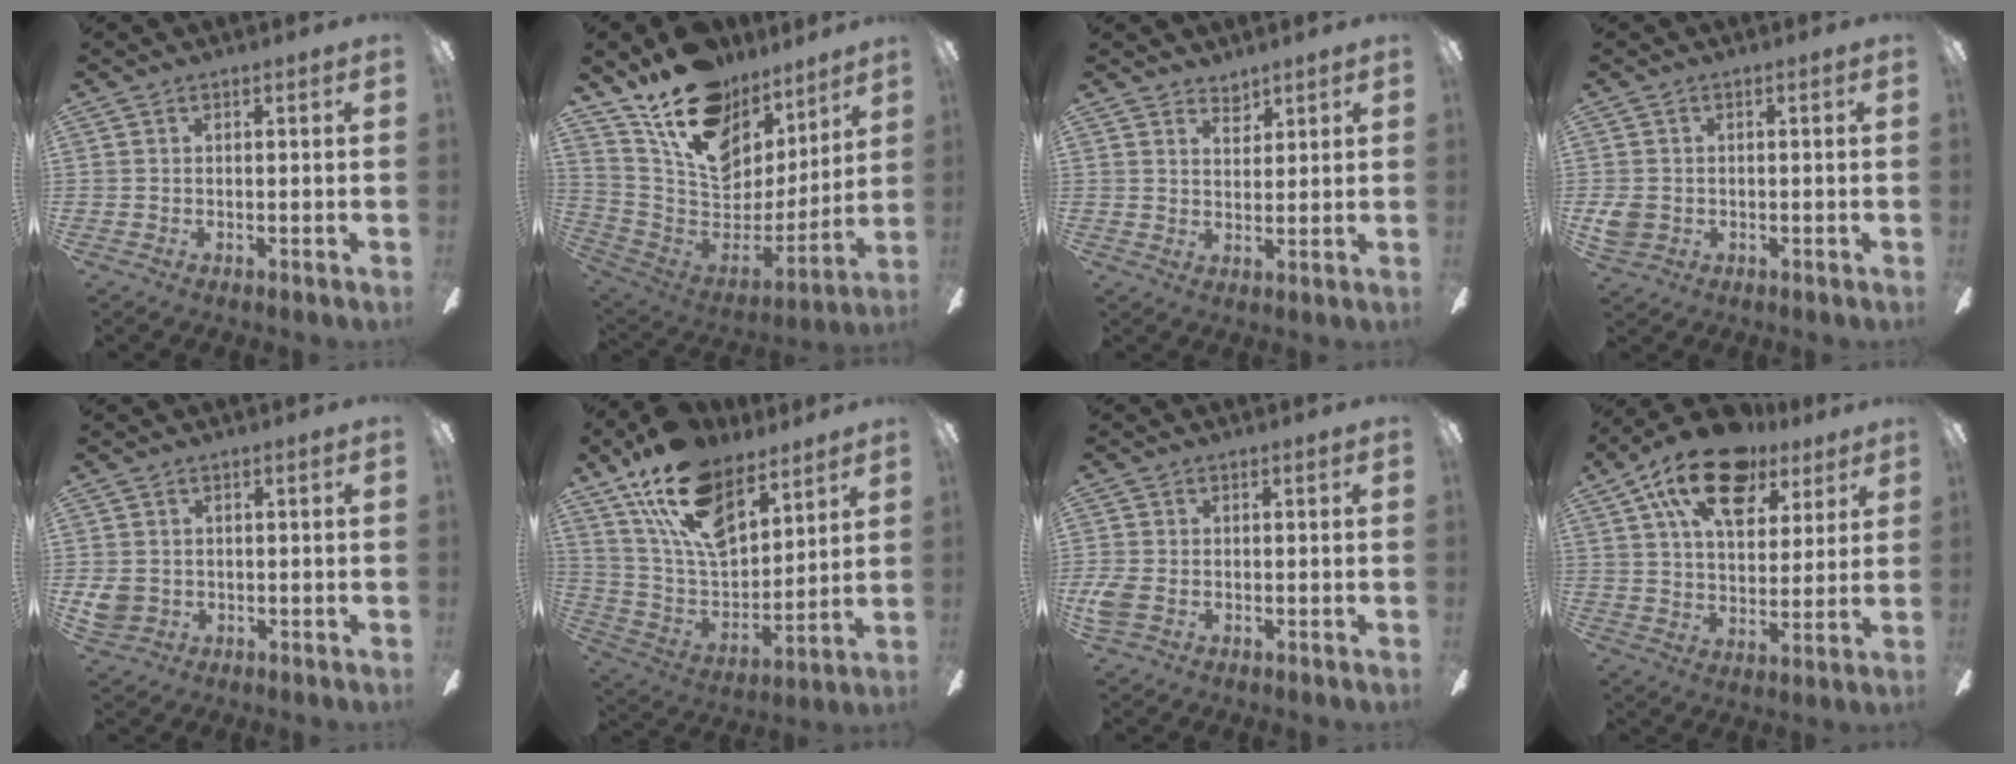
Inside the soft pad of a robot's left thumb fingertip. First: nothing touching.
{"total": 18.6, "force": [12.2, 11.0, 8.7], "torque": [-0.159, -0.083, 0.224]}
{"total": 3.6, "force": [3.2, 1.4, 0.5], "torque": [-0.002, -0.019, 0.057]}
{"total": 3.7, "force": [-0.3, 3.2, 1.8], "torque": [-0.030, 0.003, -0.005]}
{"total": 3.9, "force": [0.0, 3.6, 1.6], "torque": [-0.029, 0.004, 0.002]}
{"total": 20.3, "force": [13.1, 10.4, 11.3], "torque": [-0.217, -0.069, 0.239]}
{"total": 4.0, "force": [-0.9, 2.8, 2.8], "torque": [-0.065, 0.001, -0.017]}
{"total": 18.6, "force": [10.8, 9.9, 11.5], "torque": [-0.190, -0.038, 0.188]}